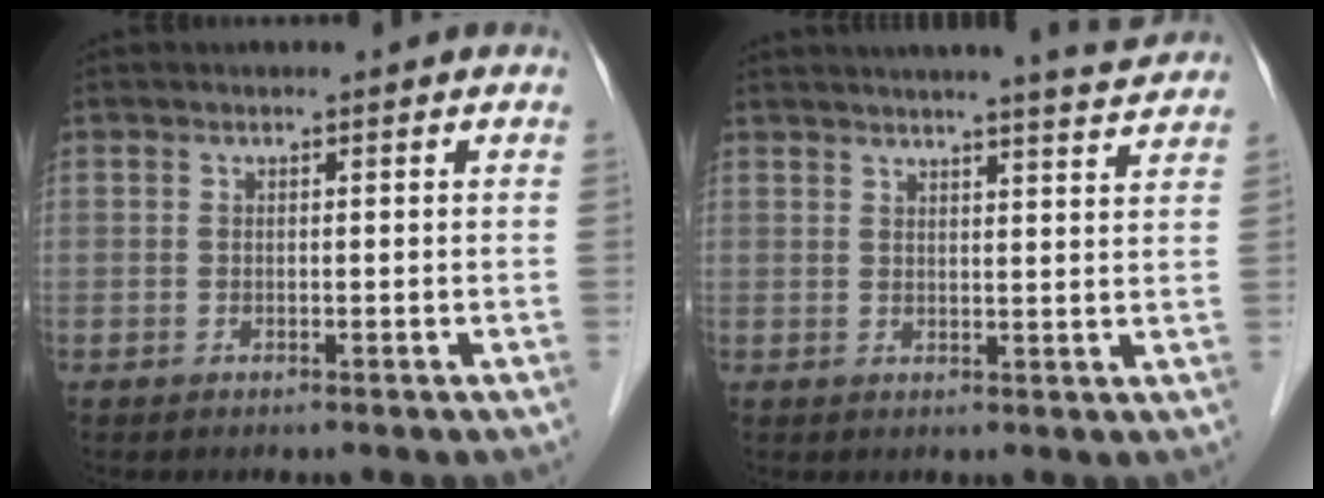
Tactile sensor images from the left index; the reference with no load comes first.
{"total": 9.8, "force": [9.2, -0.4, 3.4], "torque": [-0.051, 0.004, 0.106]}